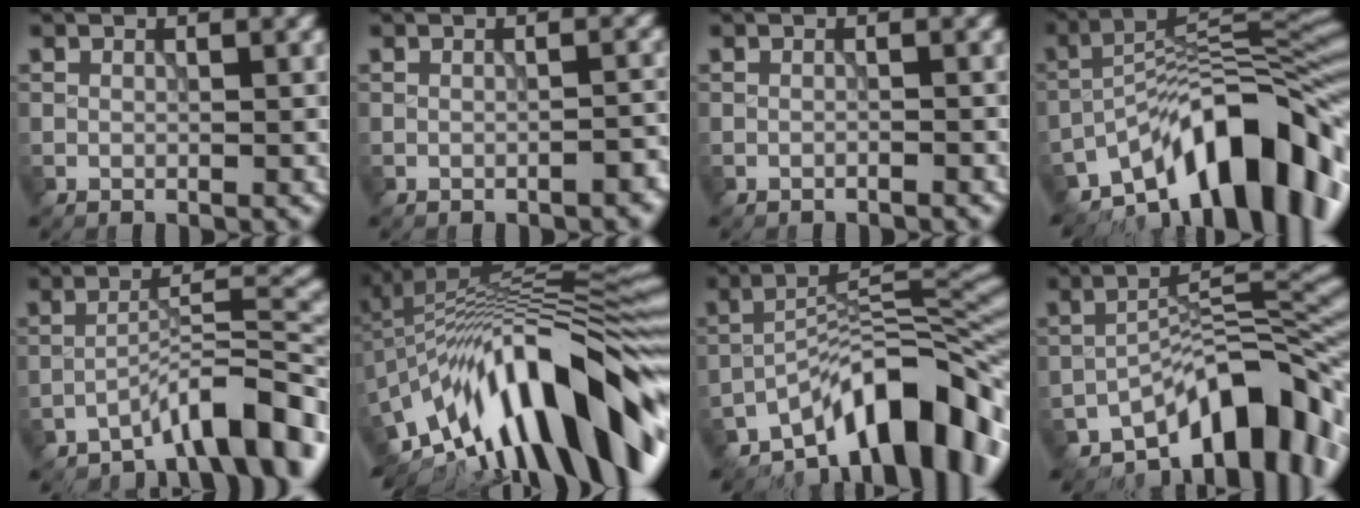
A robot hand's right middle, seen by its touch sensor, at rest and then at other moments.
{"total": 1.6, "force": [-0.9, 0.5, 1.1], "torque": [-0.012, 0.004, -0.013]}
{"total": 0.5, "force": [-0.5, 0.0, 0.1], "torque": [0.000, 0.002, -0.012]}
{"total": 14.0, "force": [-8.1, 5.1, 10.2], "torque": [-0.146, 0.021, -0.145]}
{"total": 7.1, "force": [-5.2, 1.5, 4.7], "torque": [-0.068, 0.015, -0.087]}
{"total": 16.6, "force": [-5.8, 6.0, 14.4], "torque": [-0.205, 0.034, -0.115]}
{"total": 12.6, "force": [-8.1, 4.4, 8.5], "torque": [-0.111, 0.018, -0.148]}
{"total": 11.6, "force": [-7.3, 4.3, 7.9], "torque": [-0.093, 0.010, -0.136]}